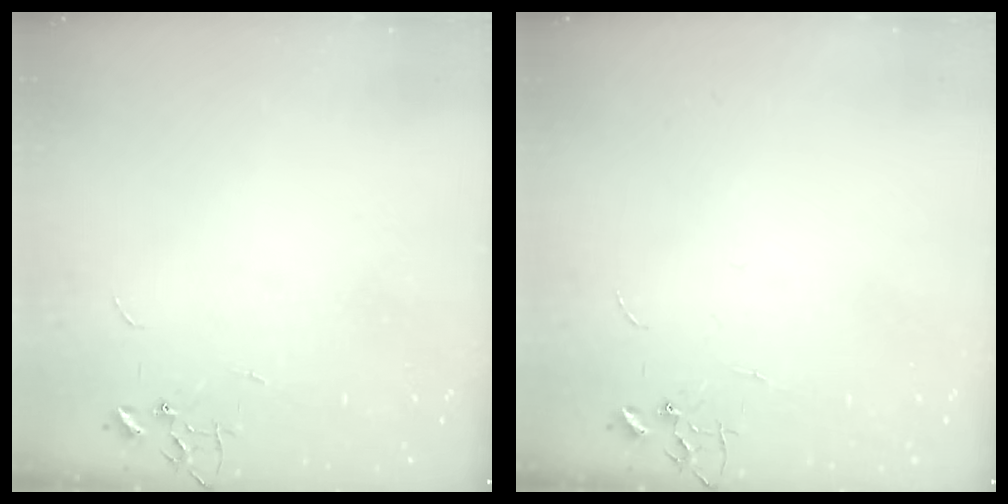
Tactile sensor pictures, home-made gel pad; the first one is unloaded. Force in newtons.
{"total": 0.0}